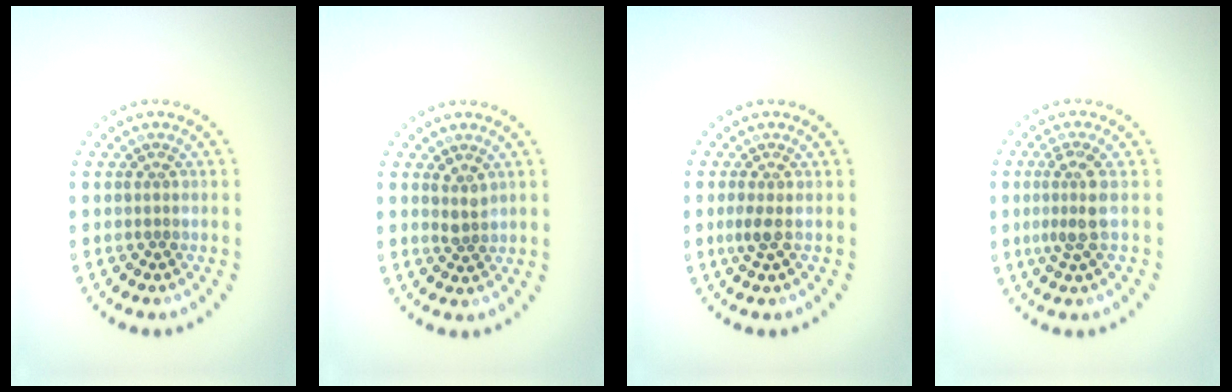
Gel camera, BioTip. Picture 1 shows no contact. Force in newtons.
{"total": 1.4, "press": 1.2, "slide": 0.8}
{"total": 1.2, "press": 1.0, "slide": 0.5}
{"total": 2.6, "press": 2.0, "slide": 1.7}